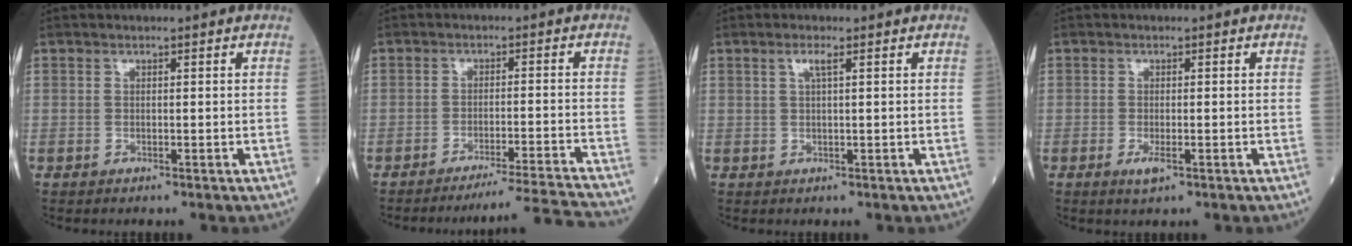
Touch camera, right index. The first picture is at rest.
{"total": 10.9, "force": [-10.2, -3.1, 2.1], "torque": [-0.005, -0.013, -0.150]}
{"total": 1.6, "force": [0.7, 0.0, 1.4], "torque": [-0.033, 0.004, 0.013]}
{"total": 1.9, "force": [-0.9, 0.5, 1.6], "torque": [-0.029, -0.003, -0.013]}